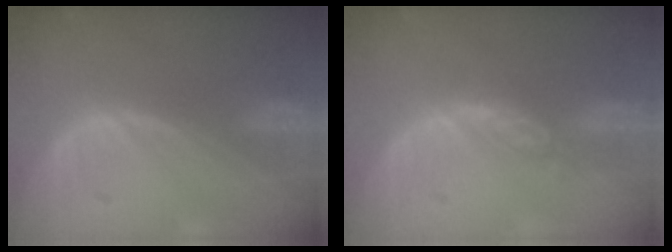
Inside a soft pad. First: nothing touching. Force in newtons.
{"total": 4.8, "press": 4.2, "slide": 2.2}